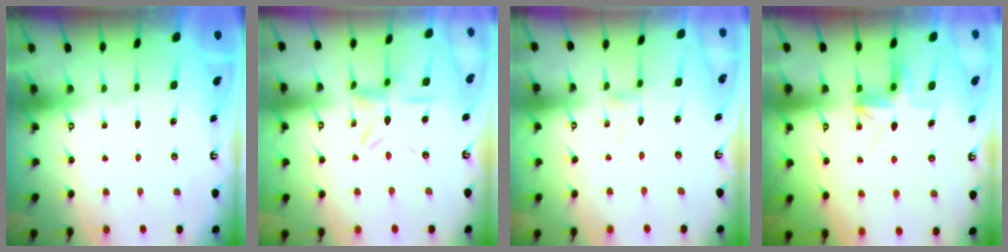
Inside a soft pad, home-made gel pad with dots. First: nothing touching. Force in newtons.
{"total": 10.1, "press": 10.0, "slide": 1.0}
{"total": 0.7, "press": 0.7, "slide": 0.1}
{"total": 4.5, "press": 4.5, "slide": 0.1}